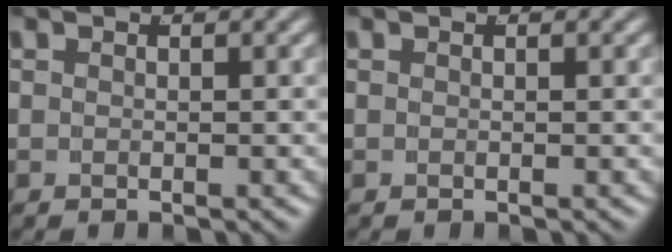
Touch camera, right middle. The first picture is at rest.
{"total": 0.0}